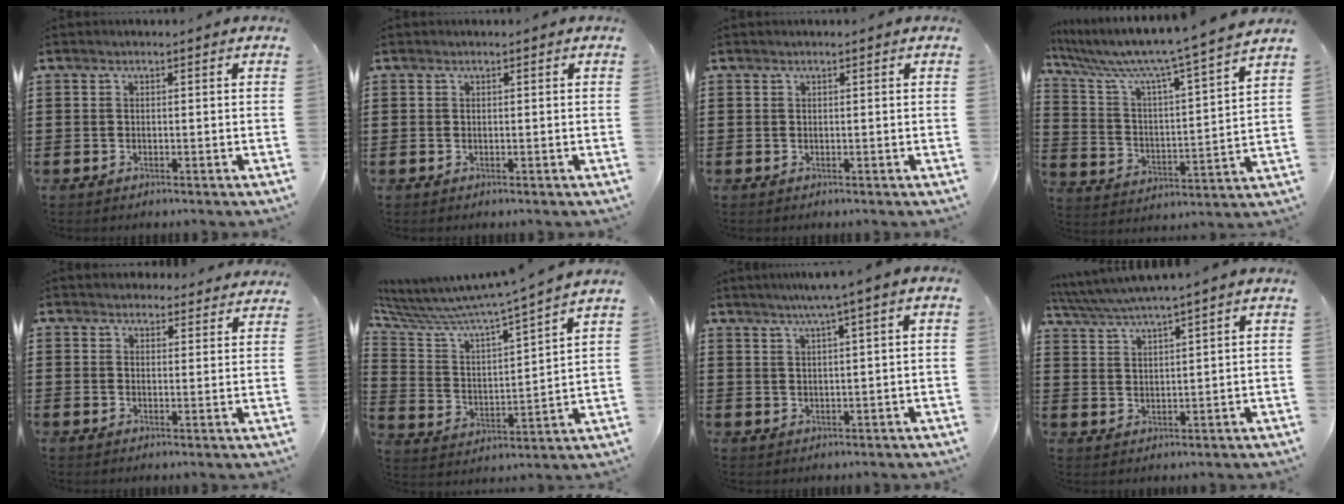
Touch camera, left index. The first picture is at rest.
{"total": 0.0}
{"total": 0.0}
{"total": 7.7, "force": [6.7, -0.4, 3.6], "torque": [-0.103, -0.058, 0.103]}
{"total": 2.7, "force": [2.6, 0.8, -0.2], "torque": [0.003, -0.009, 0.048]}
{"total": 6.8, "force": [6.5, 0.0, 2.0], "torque": [-0.077, -0.059, 0.101]}
{"total": 3.1, "force": [1.5, -0.6, 2.6], "torque": [-0.052, -0.002, 0.023]}
{"total": 3.2, "force": [2.8, -0.4, 1.5], "torque": [-0.039, -0.012, 0.048]}